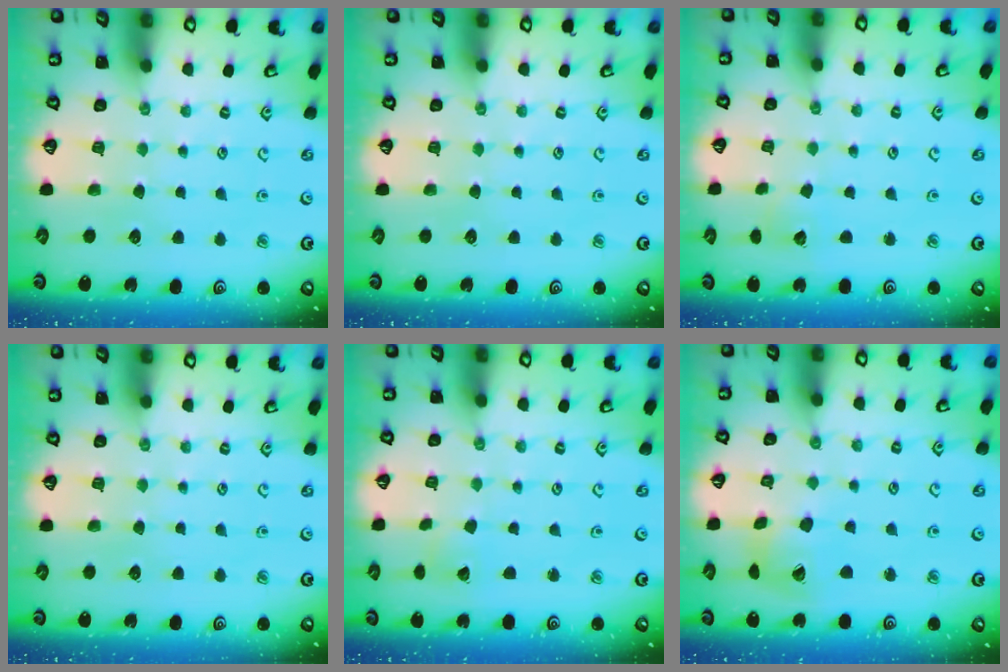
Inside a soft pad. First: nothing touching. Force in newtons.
{"total": 0.0}
{"total": 4.3, "press": 4.3, "slide": 0.4}
{"total": 0.0}
{"total": 2.4, "press": 2.4, "slide": 0.2}
{"total": 11.2, "press": 11.1, "slide": 1.5}